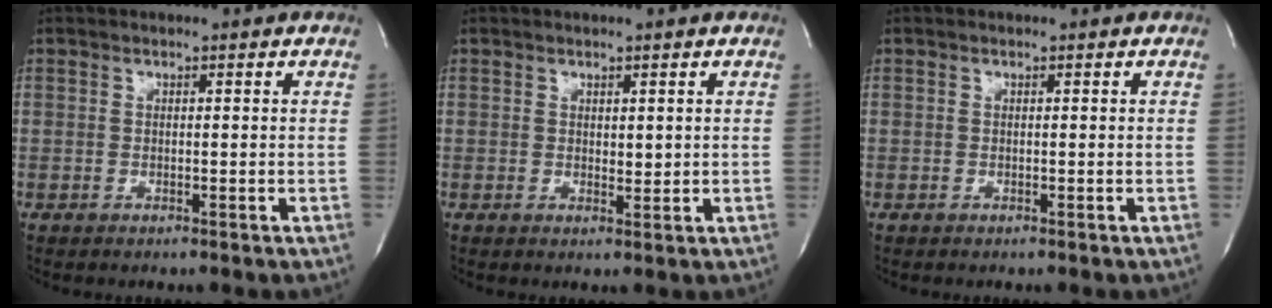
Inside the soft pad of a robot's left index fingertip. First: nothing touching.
{"total": 1.1, "force": [0.3, 0.6, 0.9], "torque": [-0.010, -0.008, 0.007]}
{"total": 0.0}